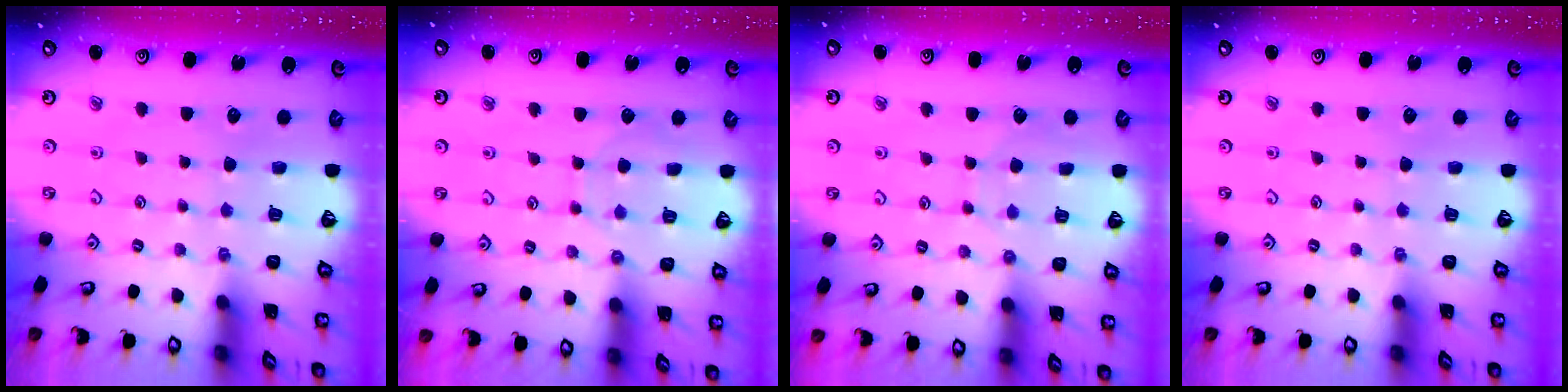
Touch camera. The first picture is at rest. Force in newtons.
{"total": 5.1, "press": 5.1, "slide": 0.6}
{"total": 5.2, "press": 5.2, "slide": 0.7}
{"total": 0.0}